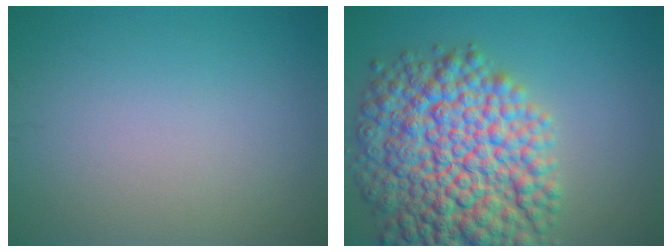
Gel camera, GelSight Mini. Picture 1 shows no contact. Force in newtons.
{"total": 12.5, "press": 12.5, "slide": 0.3}